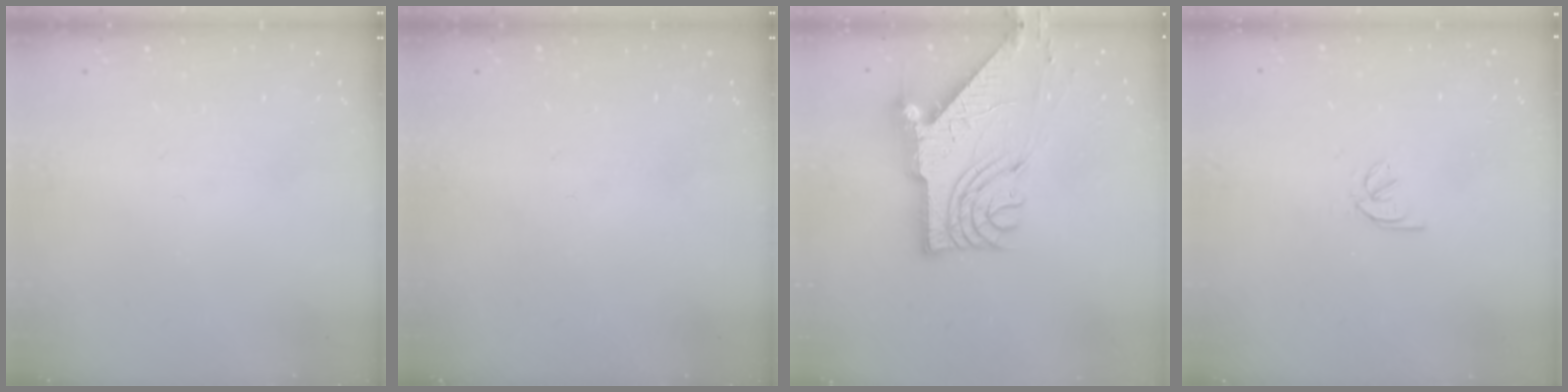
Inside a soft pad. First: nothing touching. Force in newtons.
{"total": 0.0}
{"total": 12.0, "press": 11.9, "slide": 1.4}
{"total": 2.3, "press": 2.2, "slide": 0.5}